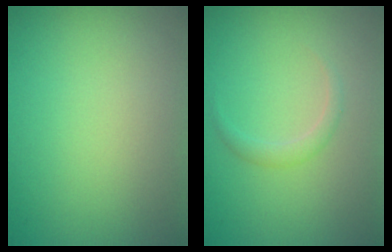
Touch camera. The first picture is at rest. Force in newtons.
{"total": 1.1, "press": 1.1, "slide": 0.1}